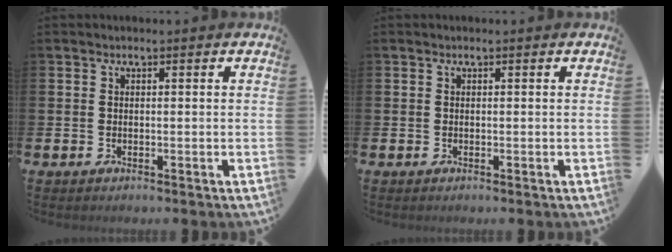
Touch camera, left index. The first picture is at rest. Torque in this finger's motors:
{"motor_torque": [-0.01, 0.00, 0.01, 0.00]}